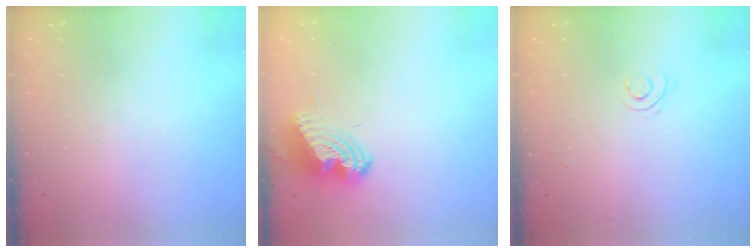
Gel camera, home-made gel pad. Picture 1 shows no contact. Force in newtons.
{"total": 9.9, "press": 9.9, "slide": 1.2}
{"total": 3.6, "press": 3.6, "slide": 0.6}